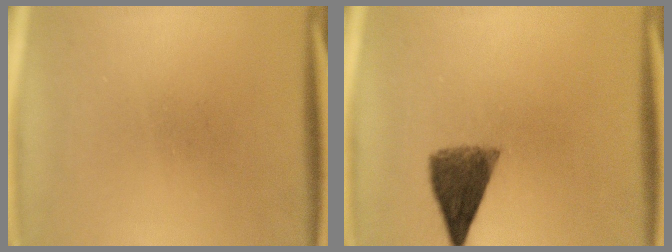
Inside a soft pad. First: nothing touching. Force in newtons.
{"total": 7.1}